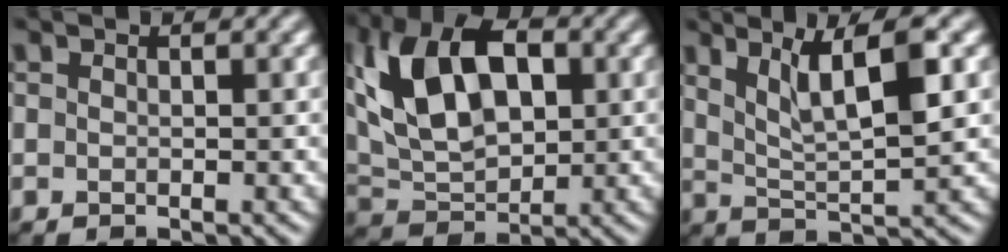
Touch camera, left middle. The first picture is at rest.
{"total": 10.0, "force": [2.5, 5.8, 7.7], "torque": [-0.148, 0.019, 0.036]}
{"total": 5.5, "force": [2.2, 1.1, 4.9], "torque": [-0.085, 0.000, 0.039]}